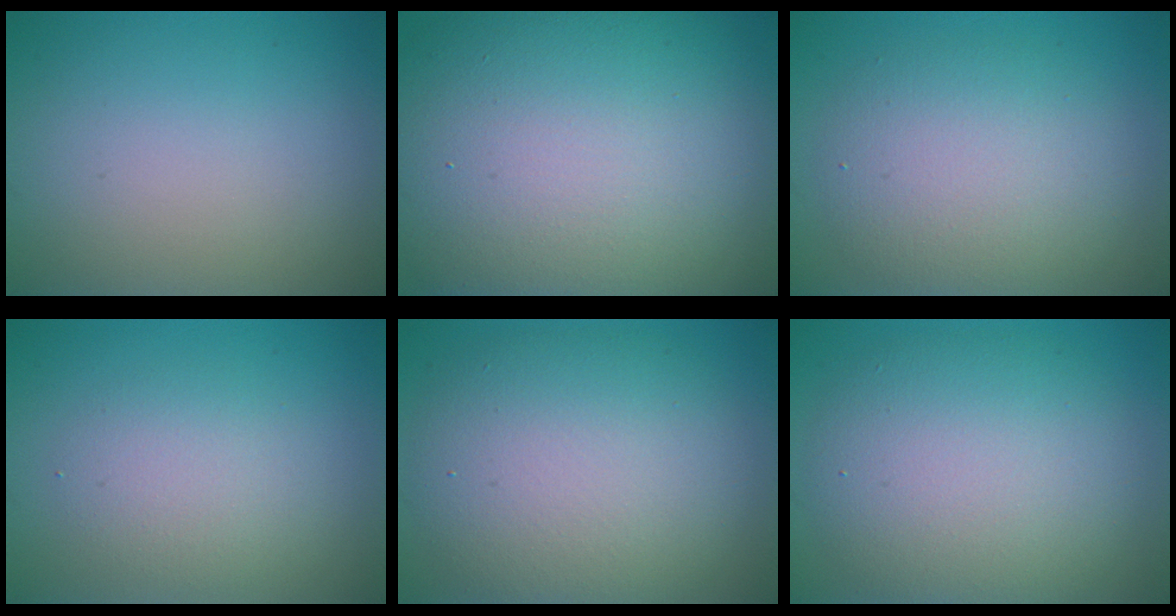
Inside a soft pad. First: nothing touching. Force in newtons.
{"total": 18.8, "press": 18.8, "slide": 0.9}
{"total": 5.7, "press": 5.7, "slide": 0.2}
{"total": 2.8, "press": 2.8, "slide": 0.2}
{"total": 8.8, "press": 8.8, "slide": 0.9}
{"total": 8.1, "press": 8.0, "slide": 0.6}